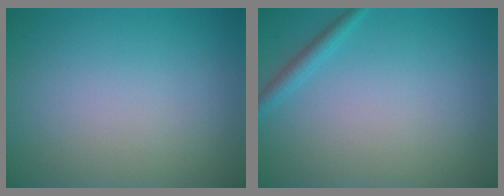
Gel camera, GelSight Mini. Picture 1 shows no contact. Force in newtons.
{"total": 1.4, "press": 1.4, "slide": 0.1}